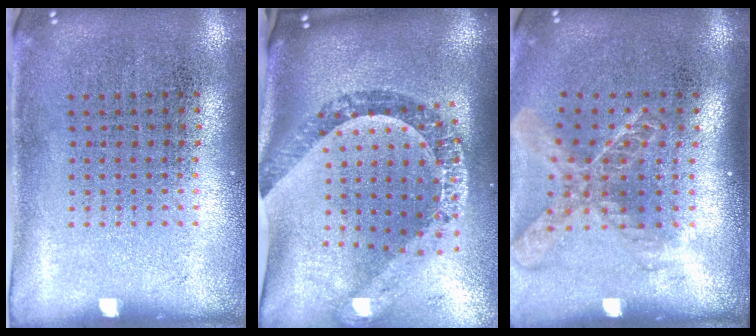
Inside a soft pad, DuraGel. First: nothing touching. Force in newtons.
{"total": 2.4, "press": 1.9, "slide": 1.5}
{"total": 1.9, "press": 1.5, "slide": 1.3}